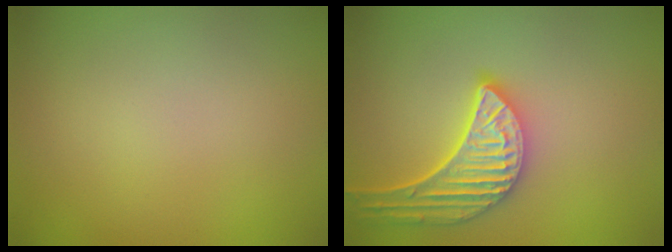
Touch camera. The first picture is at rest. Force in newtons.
{"total": 5.3, "press": 4.4, "slide": 3.0}